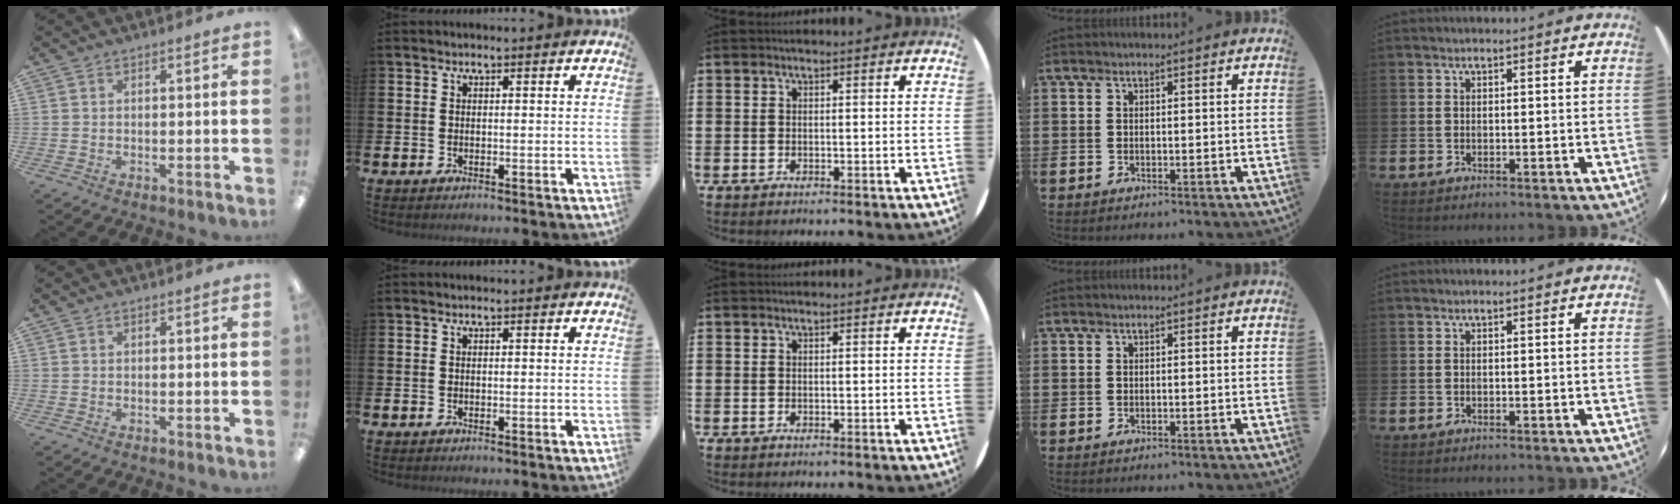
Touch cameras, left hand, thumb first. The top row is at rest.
{}